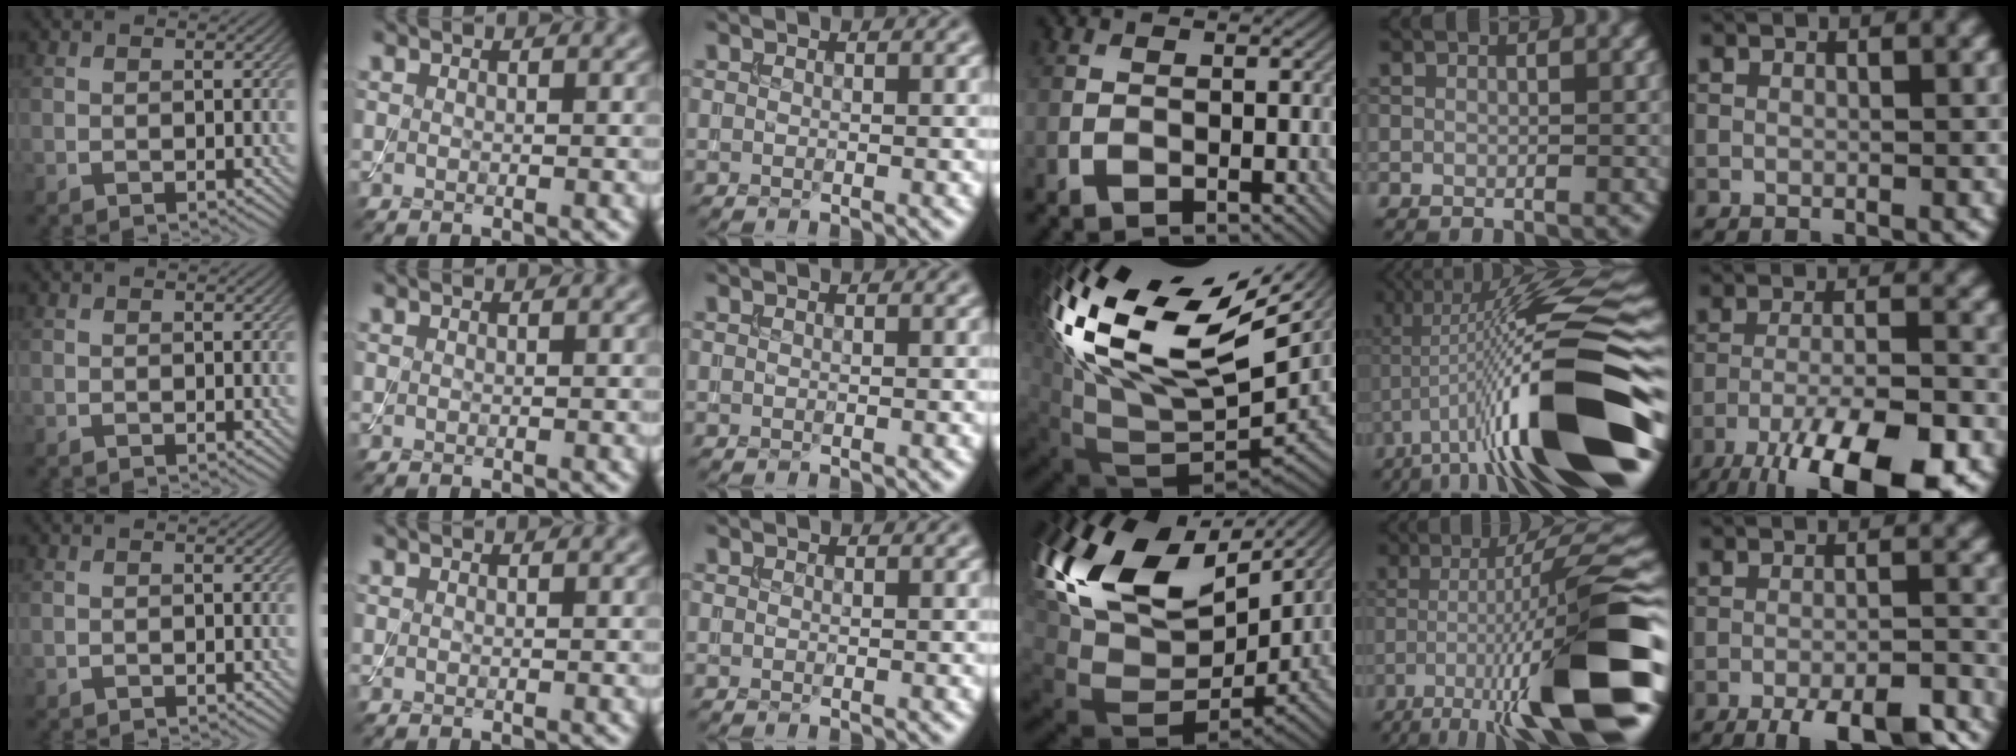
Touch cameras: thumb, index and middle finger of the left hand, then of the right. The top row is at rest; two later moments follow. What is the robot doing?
{"motion": "assemble", "object": "toy tower of hanoi"}